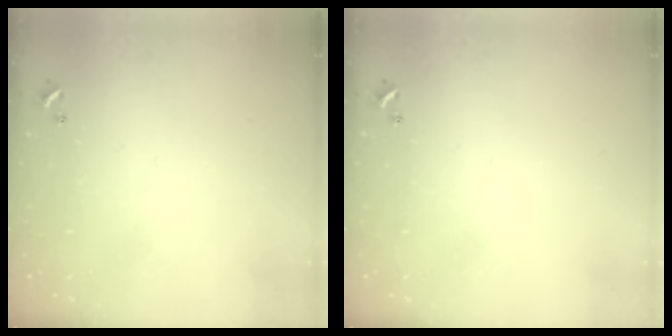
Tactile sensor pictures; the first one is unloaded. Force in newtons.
{"total": 0.0}